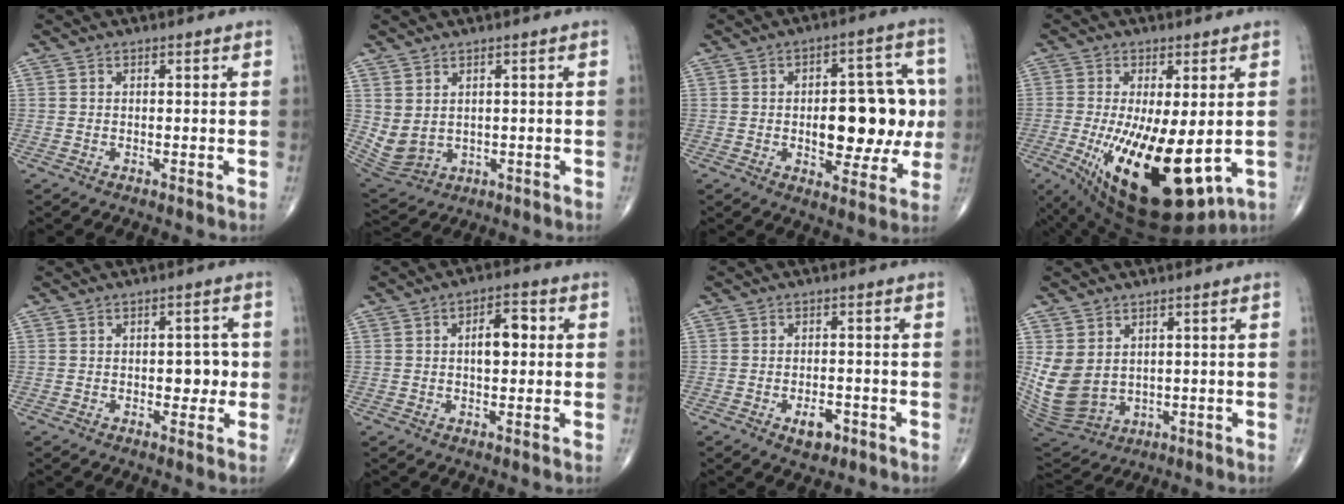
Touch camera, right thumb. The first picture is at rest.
{"total": 5.8, "force": [1.2, 4.2, 3.8], "torque": [-0.071, -0.008, 0.042]}
{"total": 16.7, "force": [-0.5, 8.6, 14.3], "torque": [-0.150, 0.020, 0.001]}
{"total": 20.2, "force": [-4.4, 8.0, 18.0], "torque": [-0.294, -0.034, -0.043]}
{"total": 4.5, "force": [-0.3, 2.6, 3.6], "torque": [-0.023, 0.004, -0.003]}
{"total": 6.0, "force": [0.7, 3.1, 5.1], "torque": [-0.071, 0.011, 0.005]}
{"total": 3.9, "force": [-1.9, 2.2, 2.6], "torque": [-0.027, 0.008, -0.026]}
{"total": 10.1, "force": [1.6, 7.8, 6.2], "torque": [-0.116, -0.016, 0.059]}